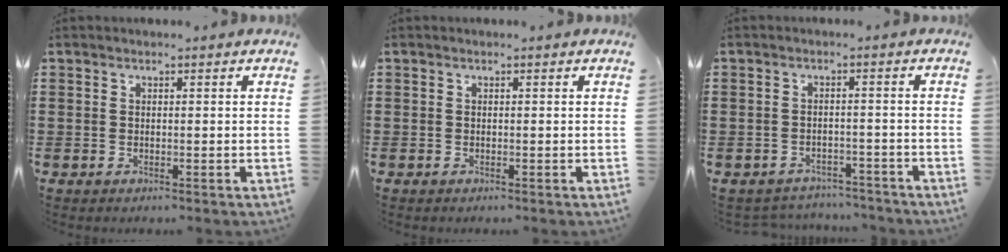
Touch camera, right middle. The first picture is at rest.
{"total": 0.0}
{"total": 2.6, "force": [-2.5, 0.4, -0.1], "torque": [-0.005, -0.001, -0.055]}